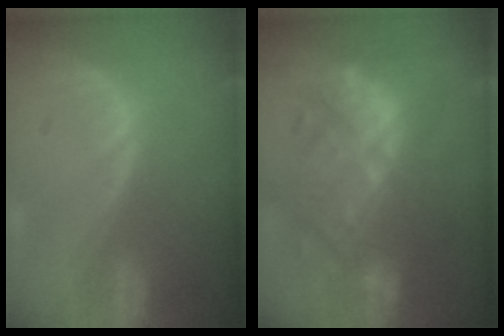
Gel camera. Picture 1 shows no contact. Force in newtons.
{"total": 10.2, "press": 10.2, "slide": 0.3}